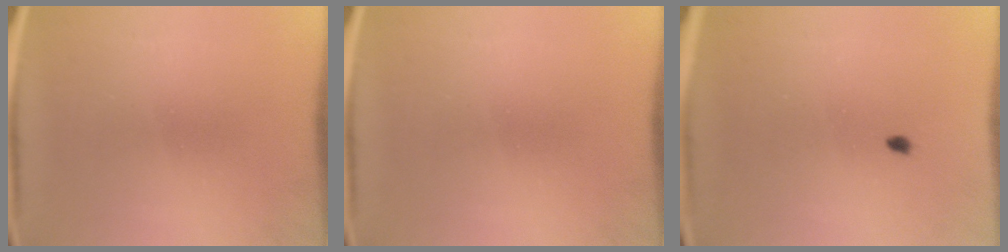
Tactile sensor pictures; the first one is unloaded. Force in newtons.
{"total": 0.0}
{"total": 1.4}